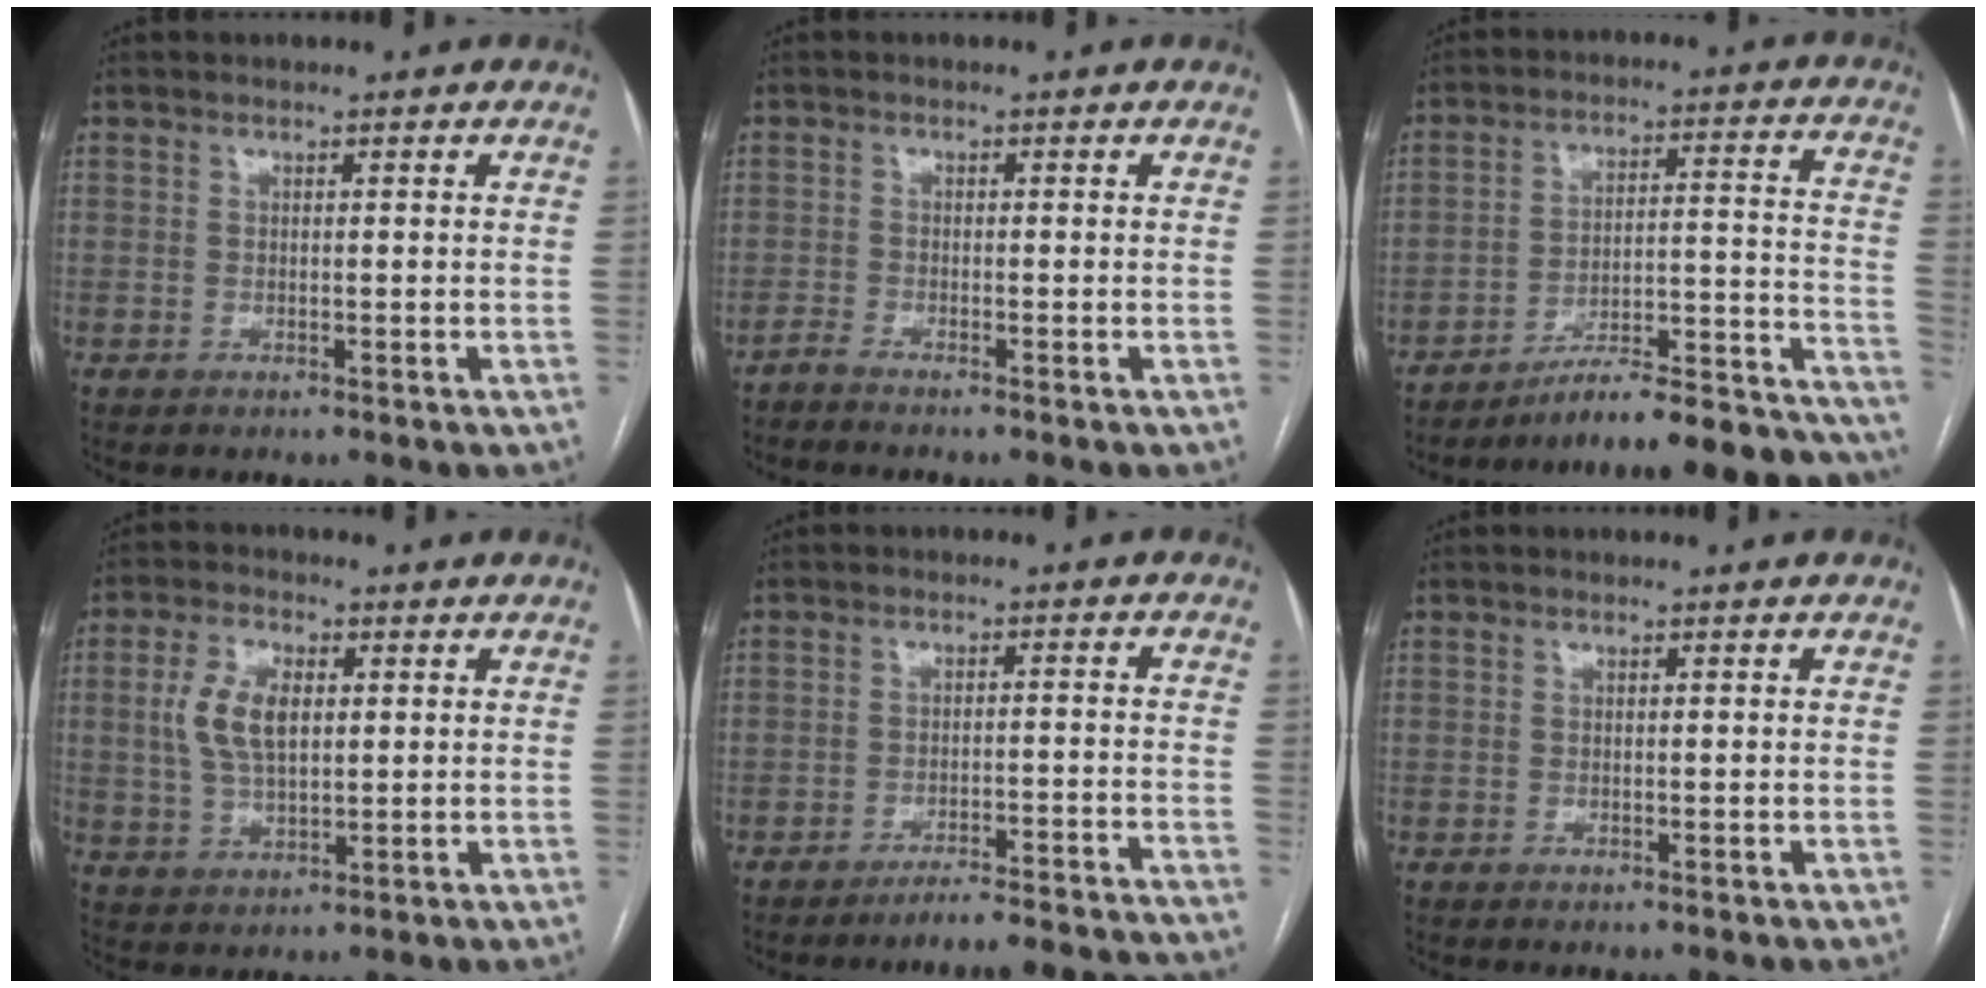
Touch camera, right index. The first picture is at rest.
{"total": 1.9, "force": [-1.7, -0.5, 0.7], "torque": [-0.010, 0.001, -0.029]}
{"total": 24.2, "force": [-22.7, 1.6, 8.5], "torque": [-0.037, 0.032, -0.310]}
{"total": 8.0, "force": [1.6, 4.1, 6.7], "torque": [-0.149, 0.012, 0.034]}
{"total": 15.6, "force": [-15.1, -0.1, 4.0], "torque": [-0.024, 0.000, -0.188]}
{"total": 0.0}